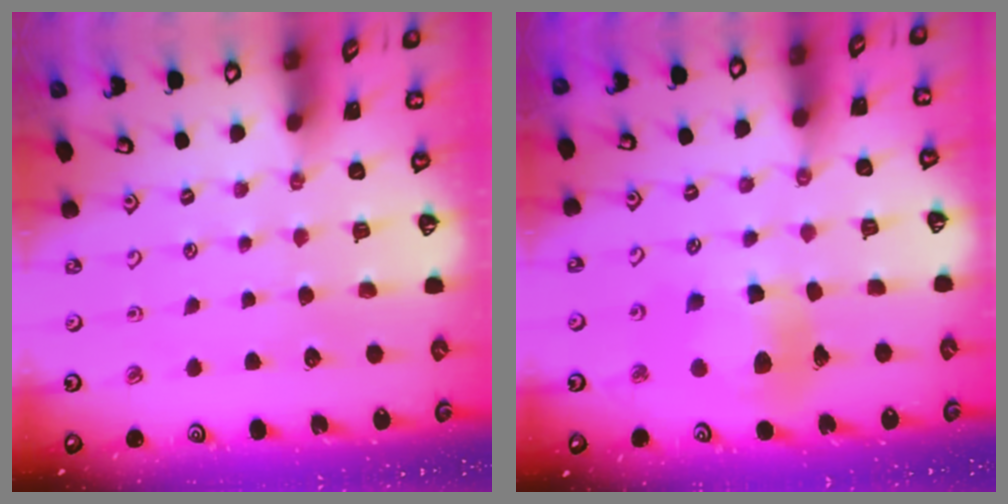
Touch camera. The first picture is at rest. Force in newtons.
{"total": 11.2, "press": 11.1, "slide": 1.4}